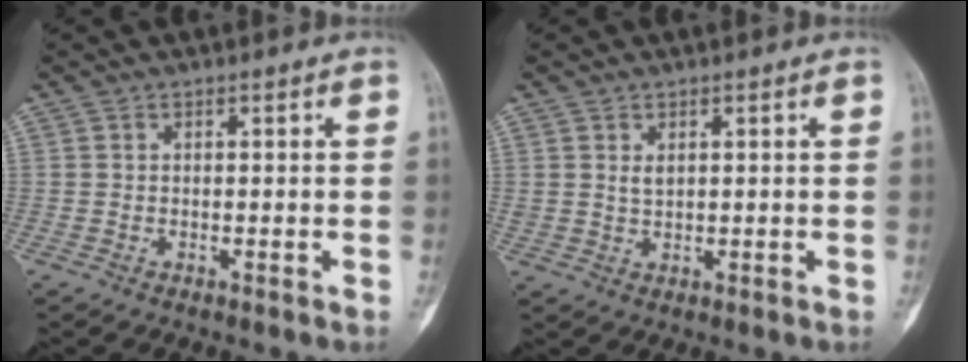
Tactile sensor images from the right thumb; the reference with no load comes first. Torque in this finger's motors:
{"motor_torque": [0.00, 0.01, 0.57, 0.02, 0.05]}